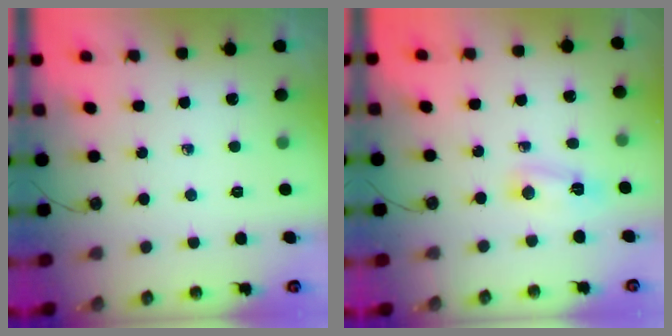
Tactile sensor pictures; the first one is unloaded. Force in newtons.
{"total": 3.2, "press": 2.7, "slide": 1.6}